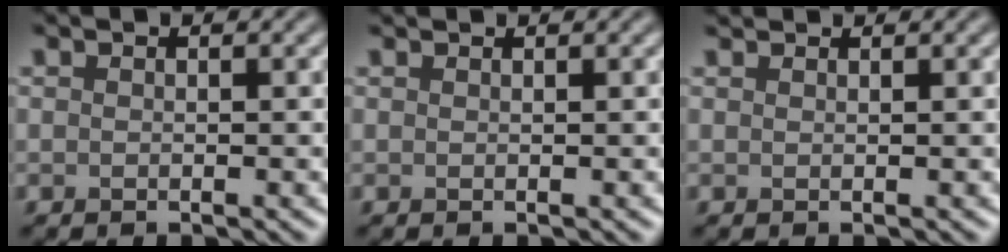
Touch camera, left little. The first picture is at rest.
{"total": 0.8, "force": [0.8, 0.1, 0.2], "torque": [-0.006, -0.005, 0.007]}
{"total": 1.3, "force": [1.2, 0.1, 0.3], "torque": [-0.011, -0.001, 0.015]}